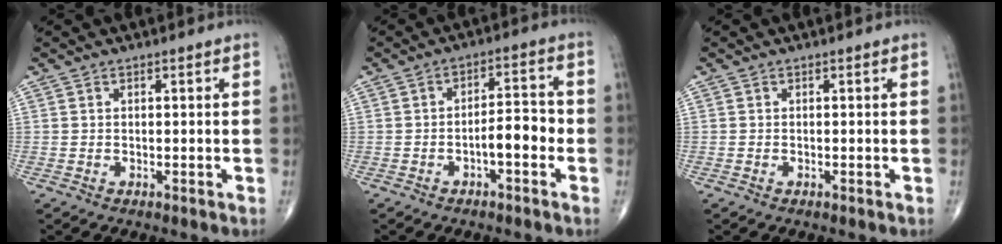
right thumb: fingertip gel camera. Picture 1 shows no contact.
{"total": 6.1, "force": [-1.9, 2.4, 5.2], "torque": [-0.068, 0.027, -0.032]}
{"total": 0.0}